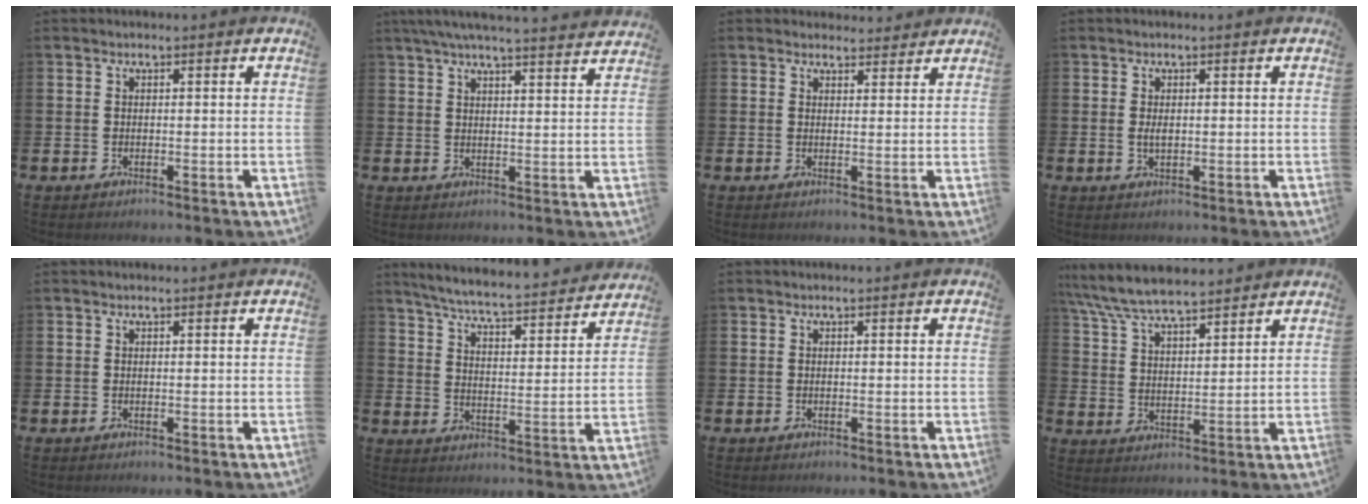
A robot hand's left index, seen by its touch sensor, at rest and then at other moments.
{"total": 5.5, "force": [5.2, -0.2, 1.8], "torque": [-0.045, -0.020, 0.092]}
{"total": 2.6, "force": [2.5, 0.8, -0.1], "torque": [0.005, -0.012, 0.044]}
{"total": 1.3, "force": [0.2, 0.7, 1.2], "torque": [-0.010, -0.001, -0.001]}
{"total": 0.0}
{"total": 6.4, "force": [6.1, 0.1, 1.9], "torque": [-0.063, -0.048, 0.102]}
{"total": 0.0}
{"total": 7.5, "force": [7.1, 1.2, 2.2], "torque": [-0.073, -0.029, 0.131]}